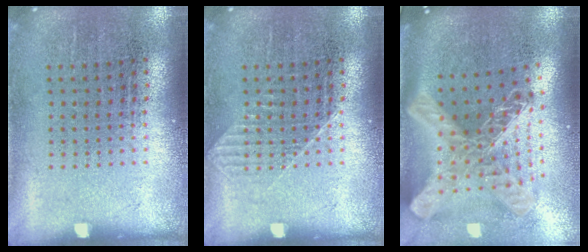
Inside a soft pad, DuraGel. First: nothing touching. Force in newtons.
{"total": 1.0, "press": 1.0, "slide": 0.2}
{"total": 2.9, "press": 2.1, "slide": 2.1}